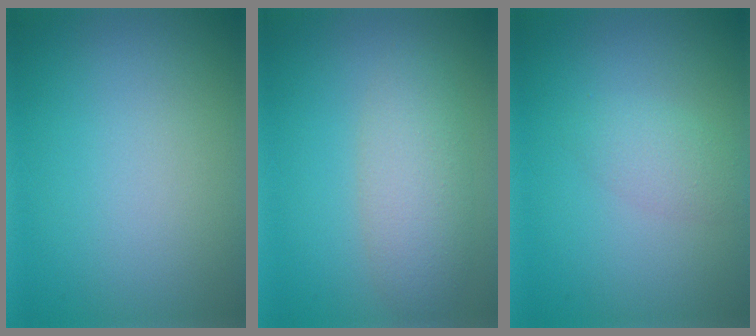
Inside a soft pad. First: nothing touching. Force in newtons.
{"total": 3.7, "press": 3.7, "slide": 0.1}
{"total": 1.9, "press": 1.9, "slide": 0.1}